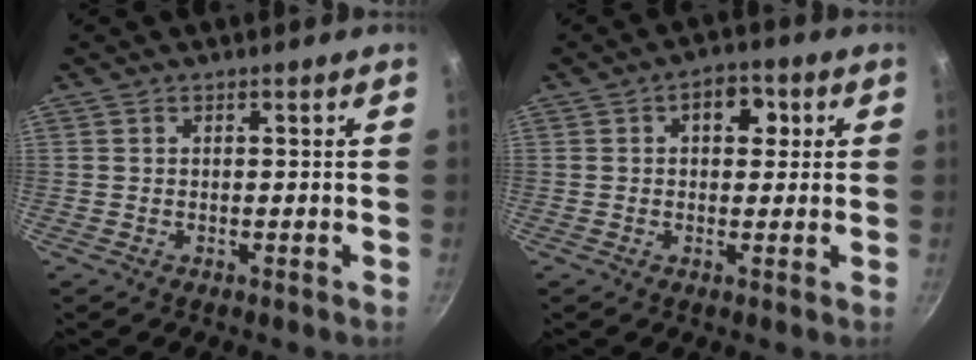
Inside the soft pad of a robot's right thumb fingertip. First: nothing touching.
{"total": 5.8, "force": [1.6, 3.8, 4.1], "torque": [-0.025, 0.000, 0.015]}